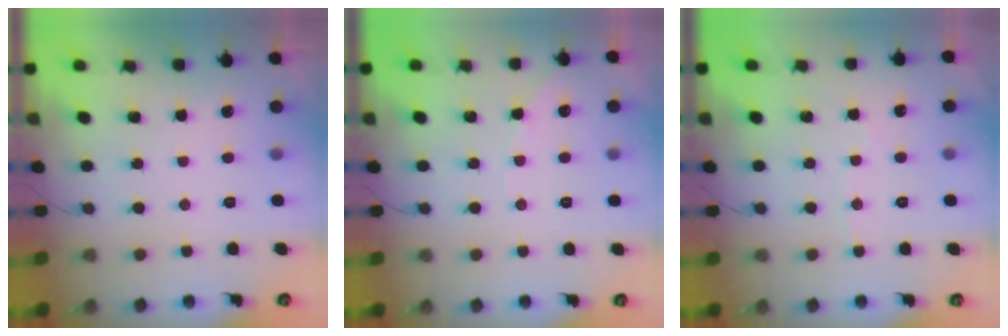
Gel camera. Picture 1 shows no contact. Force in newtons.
{"total": 4.7, "press": 4.6, "slide": 0.7}
{"total": 2.0, "press": 2.0, "slide": 0.3}